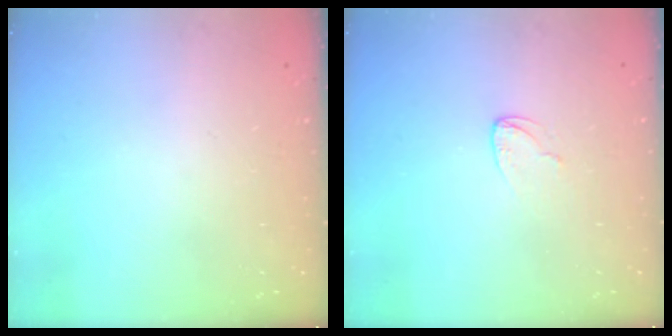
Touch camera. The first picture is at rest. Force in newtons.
{"total": 3.8, "press": 3.8, "slide": 0.3}